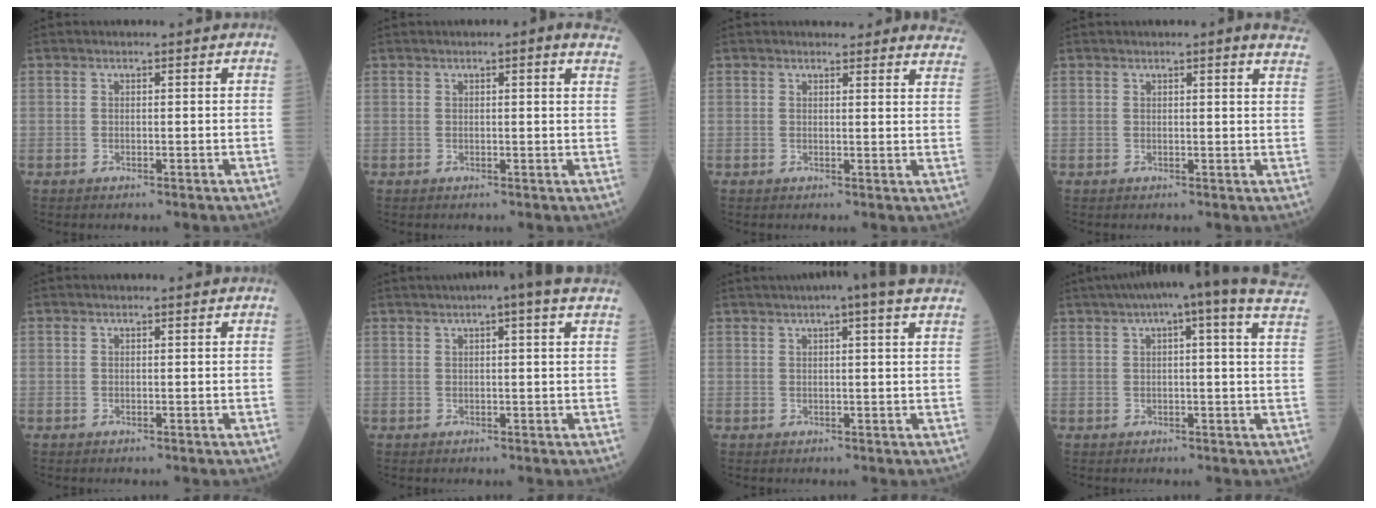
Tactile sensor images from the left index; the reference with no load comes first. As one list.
[{"total": 6.1, "force": [4.7, 1.1, 3.7], "torque": [-0.041, 0.012, 0.045]}, {"total": 12.5, "force": [11.8, 3.1, 2.6], "torque": [0.002, -0.013, 0.115]}, {"total": 8.2, "force": [7.0, 1.0, 4.2], "torque": [-0.043, 0.001, 0.065]}, {"total": 0.0}, {"total": 6.9, "force": [5.0, 0.6, 4.7], "torque": [-0.072, 0.034, 0.070]}, {"total": 8.7, "force": [6.8, 0.6, 5.4], "torque": [-0.082, 0.034, 0.087]}, {"total": 17.8, "force": [14.1, 1.0, 10.8], "torque": [-0.169, 0.040, 0.173]}]